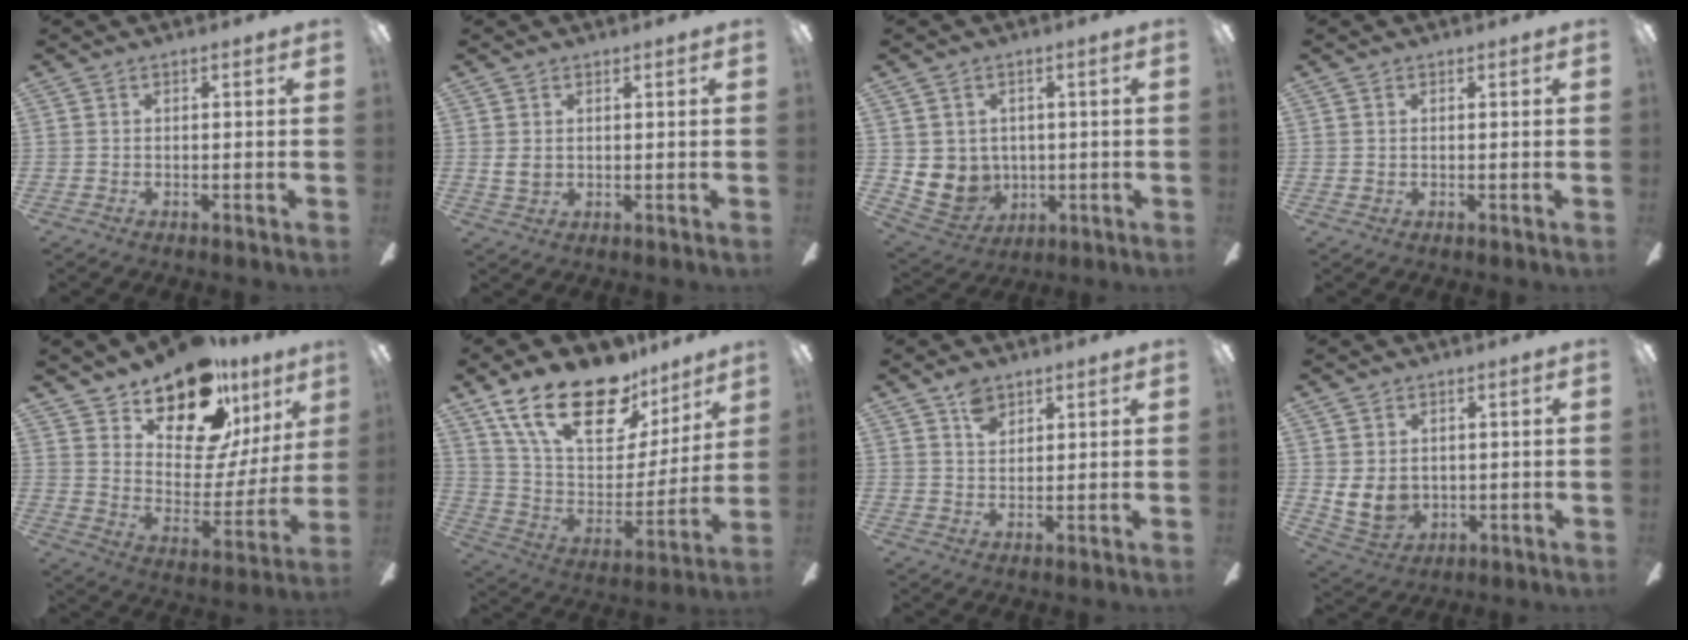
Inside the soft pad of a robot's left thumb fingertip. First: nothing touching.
{"total": 3.1, "force": [1.0, 2.3, 1.8], "torque": [-0.042, 0.002, 0.017]}
{"total": 6.5, "force": [1.4, 6.3, 0.7], "torque": [-0.043, -0.012, 0.038]}
{"total": 0.8, "force": [0.5, 0.6, 0.0], "torque": [0.000, 0.004, 0.010]}
{"total": 19.4, "force": [14.5, 9.1, 9.0], "torque": [-0.145, -0.107, 0.257]}
{"total": 23.6, "force": [16.1, 10.5, 13.7], "torque": [-0.239, -0.096, 0.288]}
{"total": 4.5, "force": [3.1, 2.7, 1.9], "torque": [-0.029, -0.006, 0.055]}
{"total": 7.6, "force": [1.3, 6.2, 4.2], "torque": [-0.101, -0.007, 0.024]}